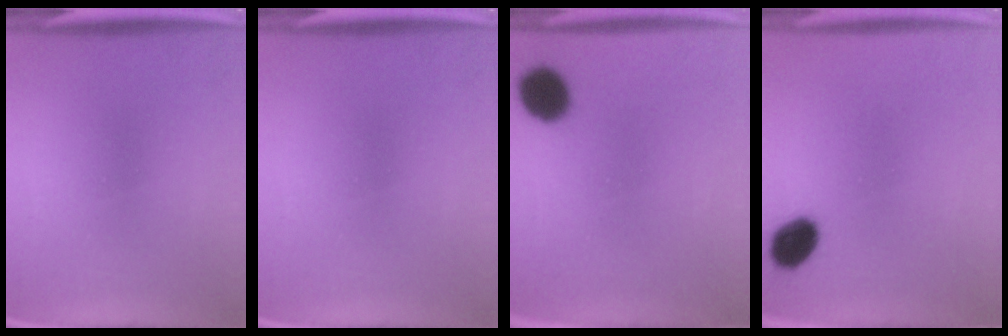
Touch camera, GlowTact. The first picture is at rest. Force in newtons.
{"total": 0.0}
{"total": 9.2}
{"total": 7.4}